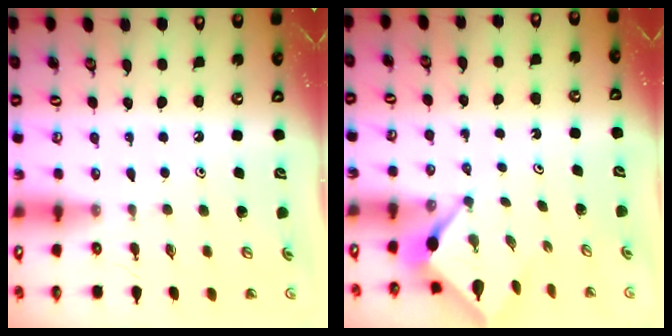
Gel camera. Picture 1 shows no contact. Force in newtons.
{"total": 2.9, "press": 2.9, "slide": 0.3}